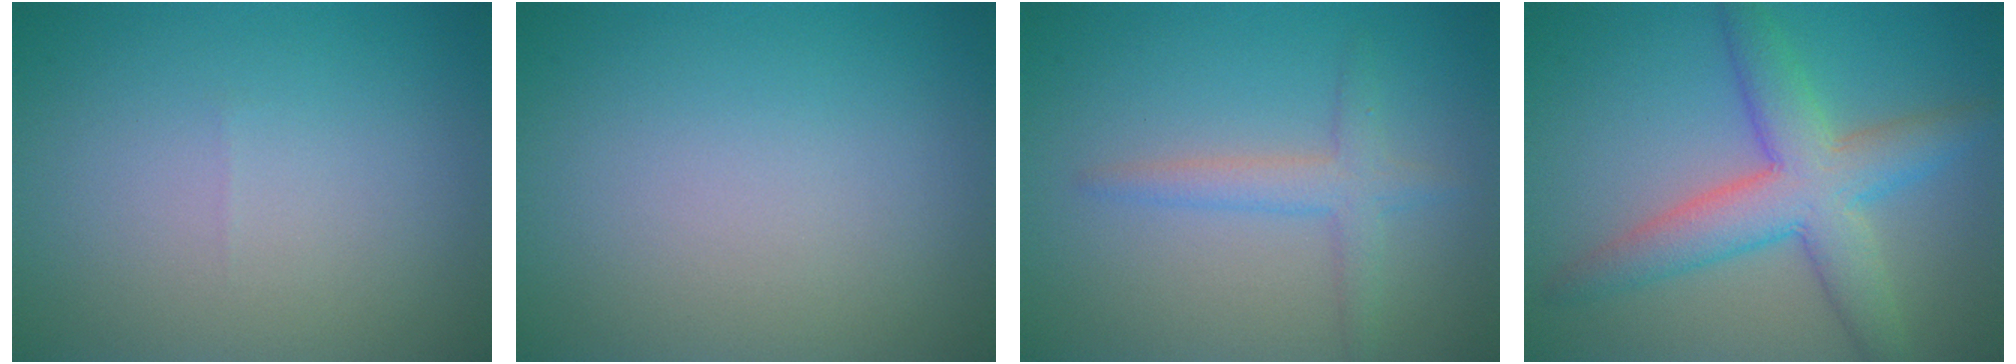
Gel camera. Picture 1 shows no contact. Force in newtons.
{"total": 0.0}
{"total": 2.4, "press": 2.4, "slide": 0.1}
{"total": 6.4, "press": 6.4, "slide": 0.2}